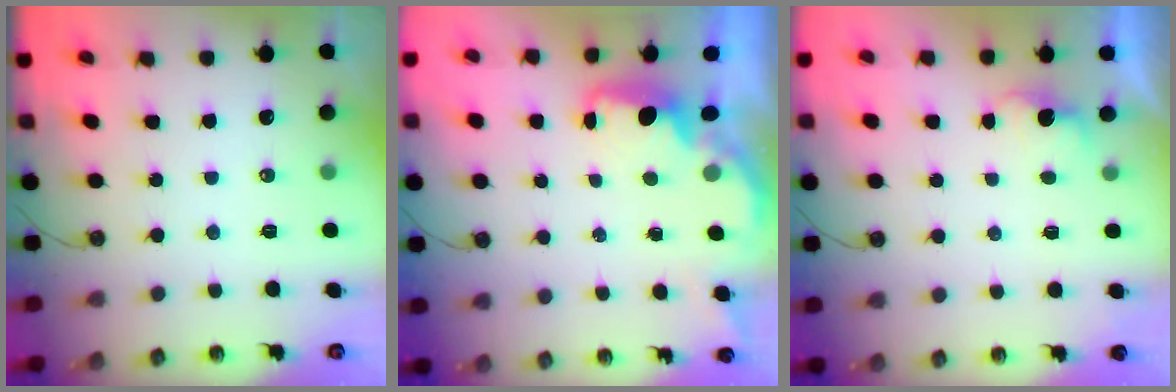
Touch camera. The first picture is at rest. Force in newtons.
{"total": 1.5, "press": 1.3, "slide": 0.7}
{"total": 1.5, "press": 1.3, "slide": 0.8}